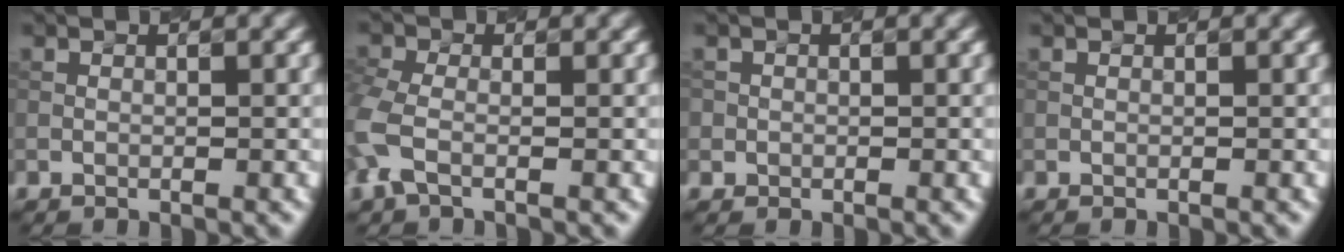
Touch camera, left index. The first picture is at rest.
{"total": 3.5, "force": [-1.3, 2.0, 2.6], "torque": [-0.076, 0.001, -0.037]}
{"total": 1.0, "force": [-0.1, 0.9, -0.3], "torque": [0.013, -0.001, -0.003]}
{"total": 0.0}